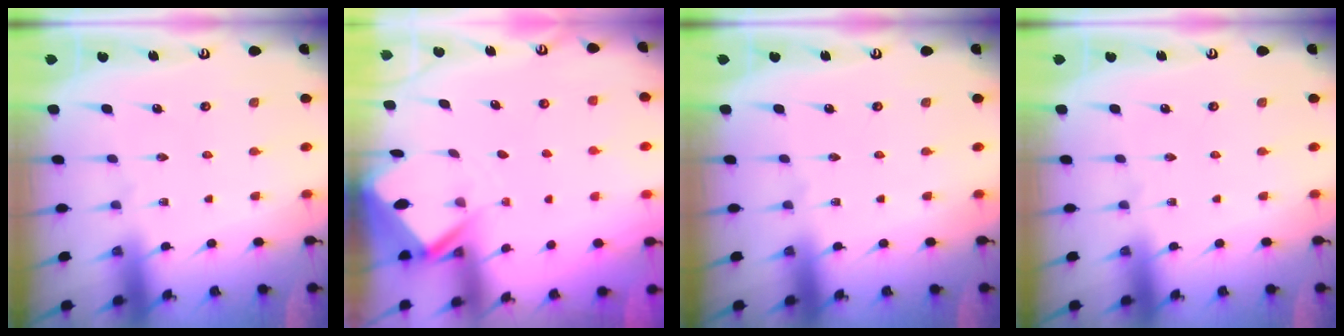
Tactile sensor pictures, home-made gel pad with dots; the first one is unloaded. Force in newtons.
{"total": 2.9, "press": 2.9, "slide": 0.3}
{"total": 0.0}
{"total": 0.0}